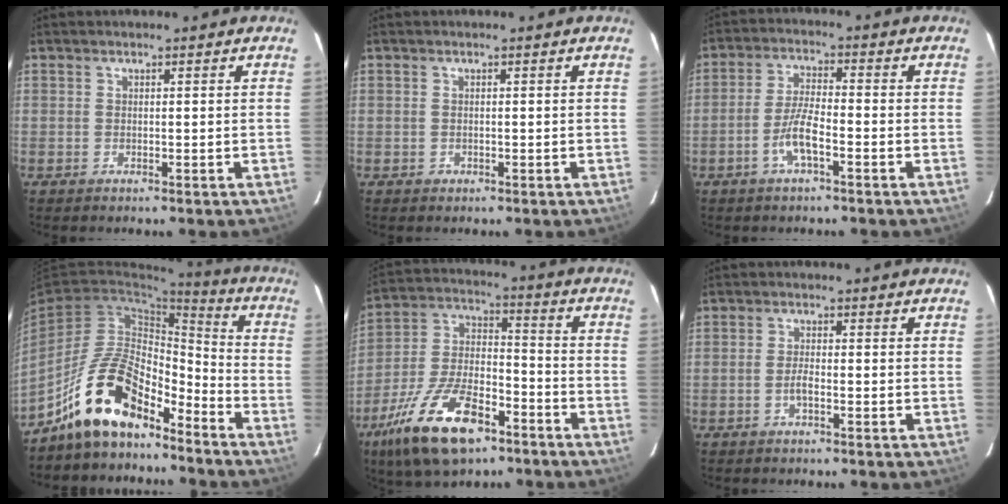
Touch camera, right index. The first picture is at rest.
{"total": 1.1, "force": [-0.5, 1.0, 0.0], "torque": [0.005, 0.001, -0.005]}
{"total": 5.8, "force": [-2.9, 1.2, 4.8], "torque": [-0.100, 0.003, -0.054]}
{"total": 15.2, "force": [-11.6, 6.0, 7.9], "torque": [-0.155, 0.026, -0.207]}
{"total": 19.9, "force": [-11.9, 8.6, 13.5], "torque": [-0.277, -0.014, -0.208]}
{"total": 1.9, "force": [-0.9, 0.5, 1.5], "torque": [-0.033, 0.001, -0.019]}